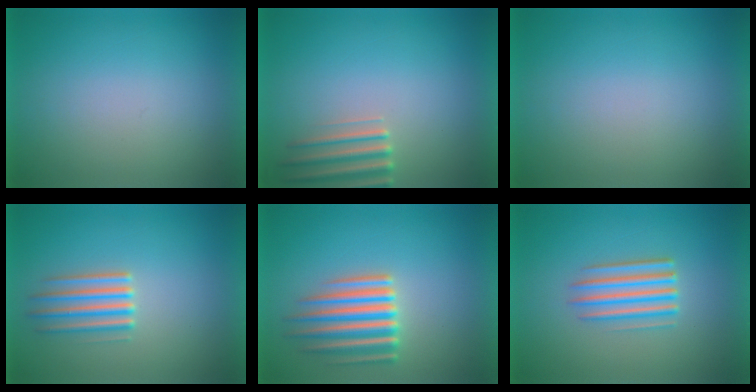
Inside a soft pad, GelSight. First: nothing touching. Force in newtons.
{"total": 2.8}
{"total": 0.0}
{"total": 2.5}
{"total": 5.2}
{"total": 3.6}